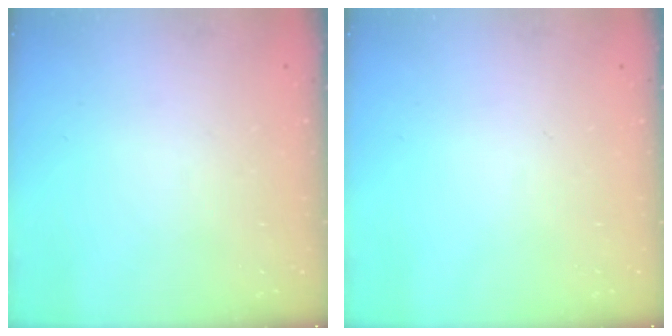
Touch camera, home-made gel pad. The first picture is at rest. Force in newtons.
{"total": 0.0}